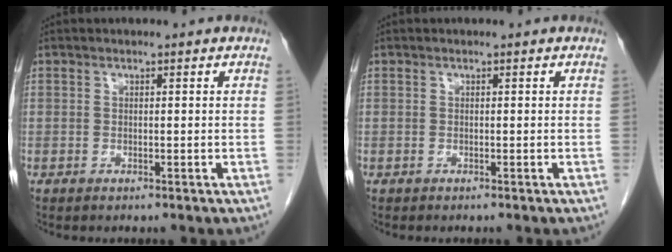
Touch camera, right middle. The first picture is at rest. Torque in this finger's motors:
{"motor_torque": [-0.05, -0.01, 0.00, -0.02]}